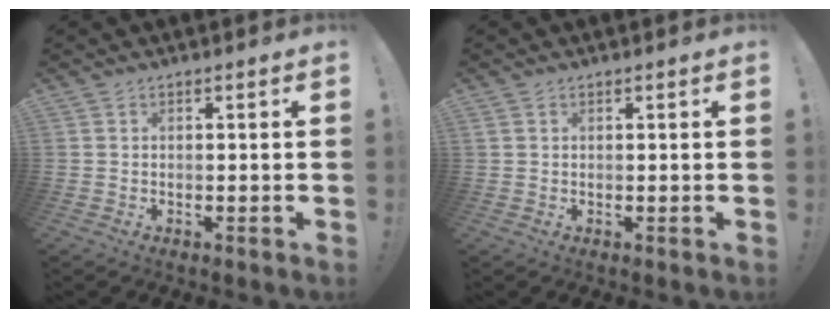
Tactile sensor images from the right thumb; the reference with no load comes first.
{"total": 0.5, "force": [0.3, 0.4, 0.2], "torque": [0.001, -0.001, 0.006]}